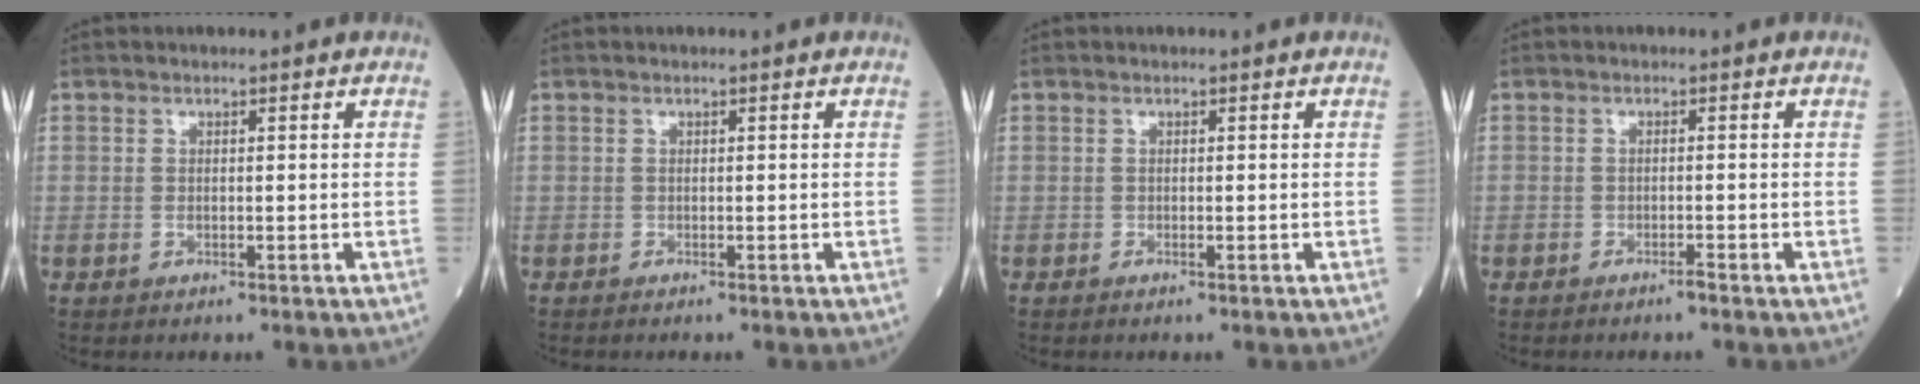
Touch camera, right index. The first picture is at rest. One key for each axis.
{"total": 0.0}
{"total": 0.0}
{"total": 0.9, "fx": -0.7, "fy": 0.0, "fz": 0.6, "tx": -0.012, "ty": -0.001, "tz": -0.014}